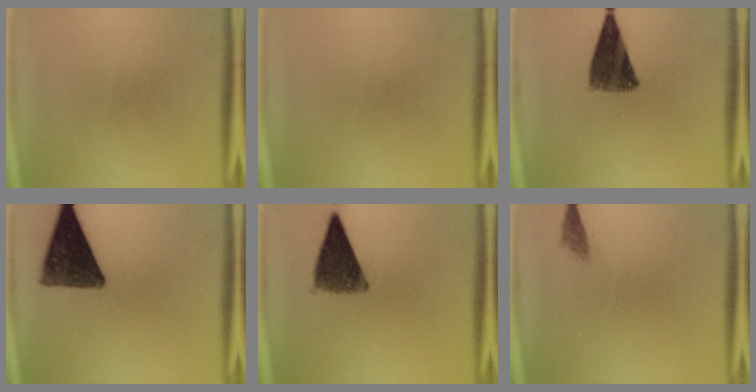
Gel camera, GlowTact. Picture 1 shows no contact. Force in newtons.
{"total": 0.0}
{"total": 9.2}
{"total": 12.4}
{"total": 9.1}
{"total": 1.3}